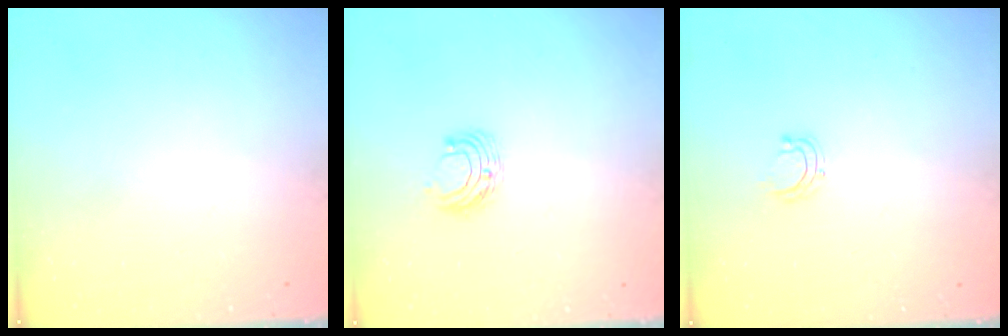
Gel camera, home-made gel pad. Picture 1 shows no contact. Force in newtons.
{"total": 6.0, "press": 5.9, "slide": 0.6}
{"total": 4.3, "press": 4.3, "slide": 0.3}